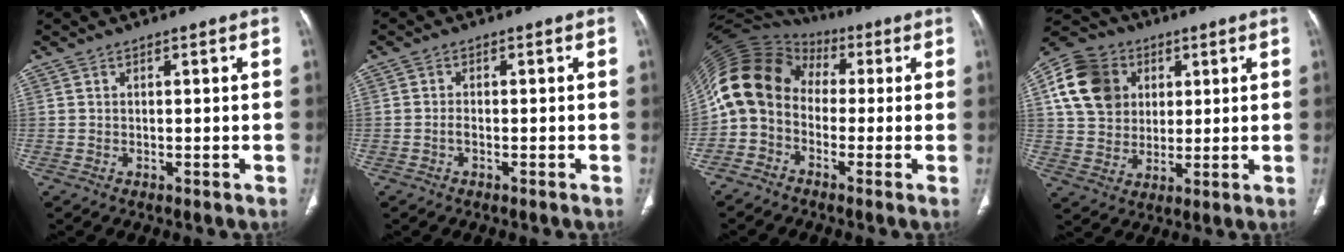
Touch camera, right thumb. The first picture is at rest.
{"total": 1.1, "force": [-0.5, 0.4, 0.9], "torque": [-0.019, 0.003, -0.012]}
{"total": 12.4, "force": [-1.1, 10.0, 7.1], "torque": [-0.126, 0.056, -0.042]}
{"total": 14.7, "force": [4.3, 12.2, 7.0], "torque": [-0.120, 0.006, 0.074]}